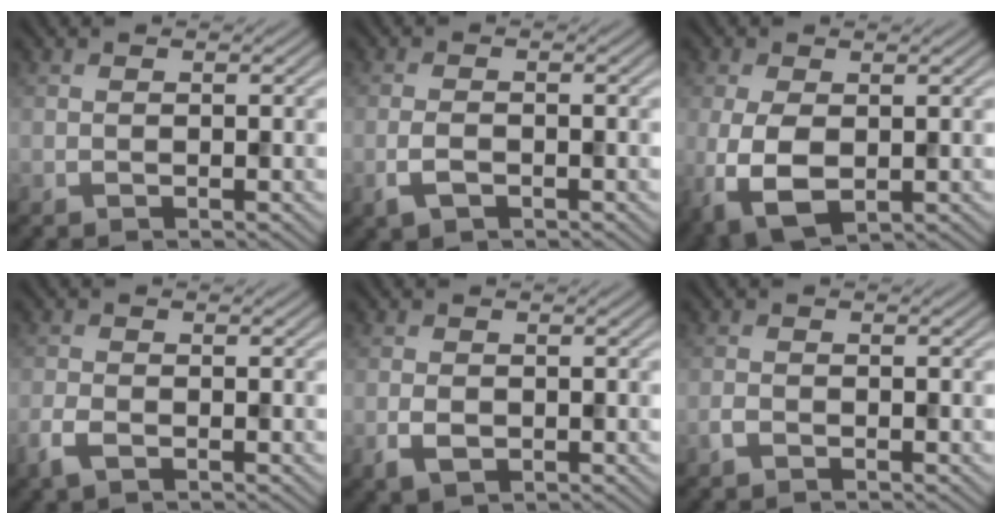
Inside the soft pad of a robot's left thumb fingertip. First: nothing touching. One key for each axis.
{"total": 2.3, "fx": -1.2, "fy": 1.1, "fz": 1.7, "tx": -0.039, "ty": -0.003, "tz": -0.025}
{"total": 6.0, "fx": -0.9, "fy": 3.4, "fz": 4.8, "tx": -0.121, "ty": -0.012, "tz": -0.013}
{"total": 2.5, "fx": -1.4, "fy": 1.2, "fz": 1.6, "tx": -0.042, "ty": -0.005, "tz": -0.033}
{"total": 2.3, "fx": -0.7, "fy": 1.6, "fz": 1.6, "tx": -0.035, "ty": -0.006, "tz": -0.013}
{"total": 1.1, "fx": -0.8, "fy": 0.4, "fz": 0.6, "tx": -0.012, "ty": 0.001, "tz": -0.017}